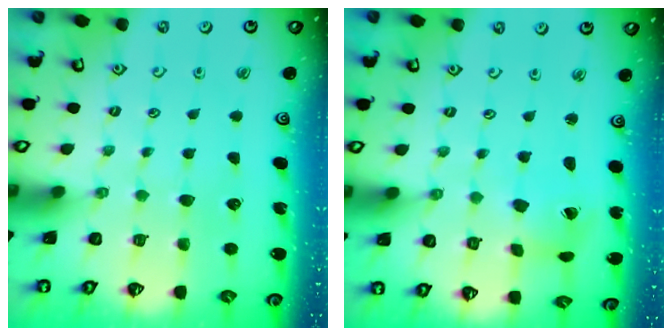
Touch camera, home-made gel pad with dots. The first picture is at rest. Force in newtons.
{"total": 2.9, "press": 2.9, "slide": 0.4}